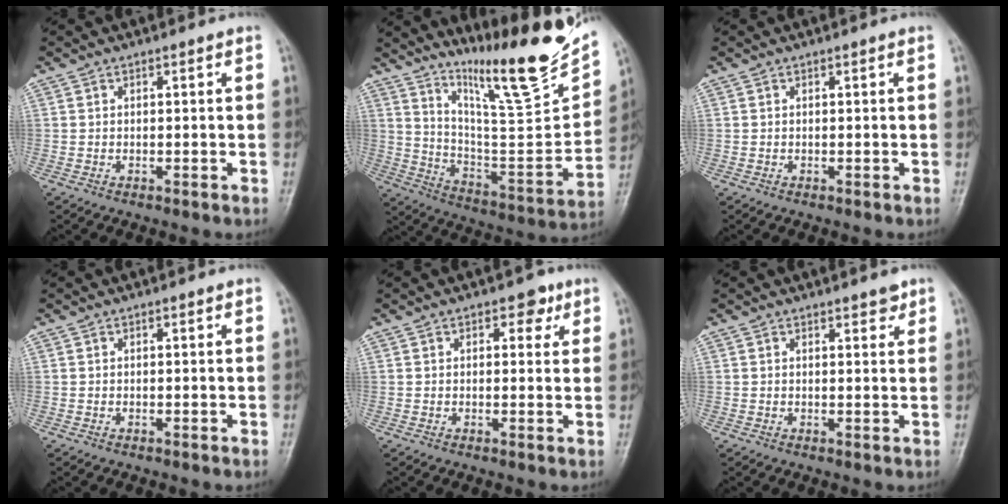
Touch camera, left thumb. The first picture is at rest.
{"total": 20.8, "force": [16.3, 2.1, 12.7], "torque": [-0.166, -0.113, 0.273]}
{"total": 0.0}
{"total": 0.0}
{"total": 3.4, "force": [1.7, 2.2, 2.0], "torque": [-0.004, -0.004, 0.017]}
{"total": 2.1, "force": [1.6, 0.8, 1.1], "torque": [-0.006, -0.009, 0.019]}